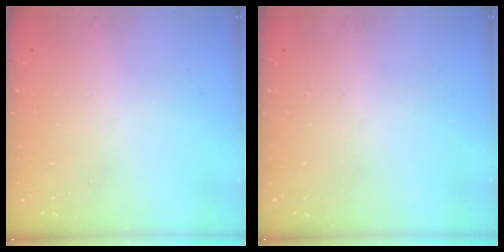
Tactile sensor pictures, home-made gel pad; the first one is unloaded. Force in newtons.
{"total": 0.0}